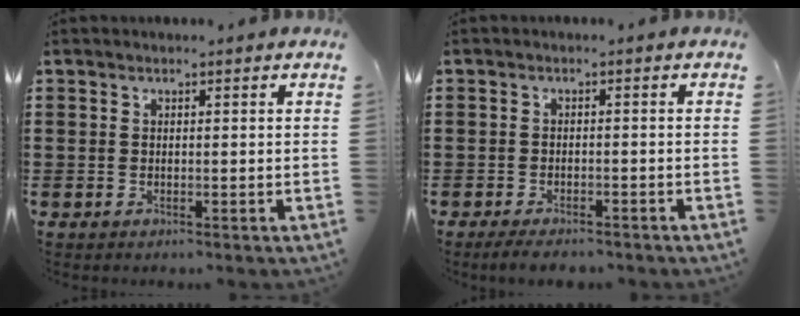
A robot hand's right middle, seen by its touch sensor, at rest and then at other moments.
{"total": 2.3, "force": [-2.2, 0.3, 0.6], "torque": [-0.013, 0.000, -0.043]}